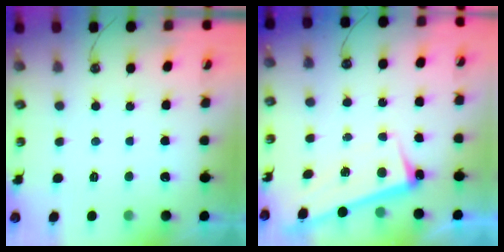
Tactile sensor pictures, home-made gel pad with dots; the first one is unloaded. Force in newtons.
{"total": 2.5, "press": 2.4, "slide": 0.7}